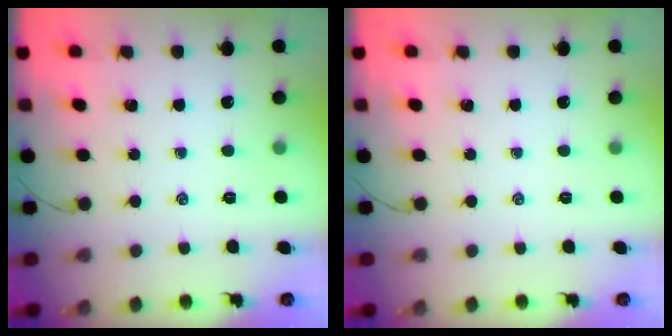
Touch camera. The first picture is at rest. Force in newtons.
{"total": 0.0}